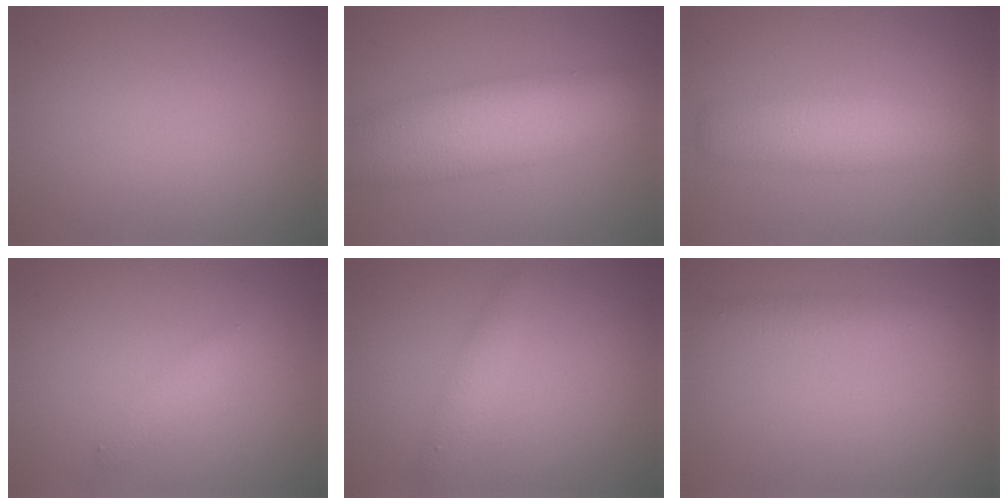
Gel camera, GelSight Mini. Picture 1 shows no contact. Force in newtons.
{"total": 7.9, "press": 7.9, "slide": 0.2}
{"total": 4.3, "press": 4.3, "slide": 0.0}
{"total": 1.3, "press": 1.3, "slide": 0.0}
{"total": 1.4, "press": 1.4, "slide": 0.0}
{"total": 1.3, "press": 1.3, "slide": 0.0}